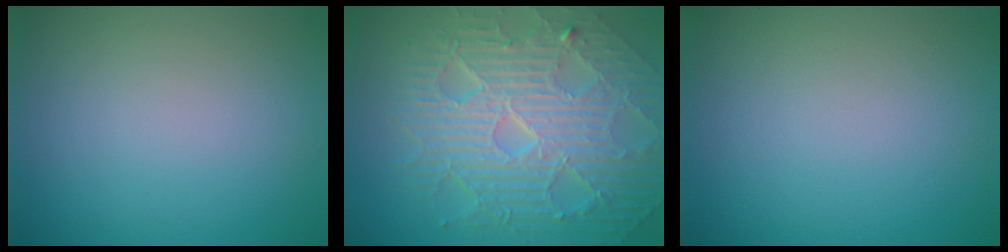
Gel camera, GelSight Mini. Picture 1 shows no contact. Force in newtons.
{"total": 10.5, "press": 6.8, "slide": 8.0}
{"total": 0.0}